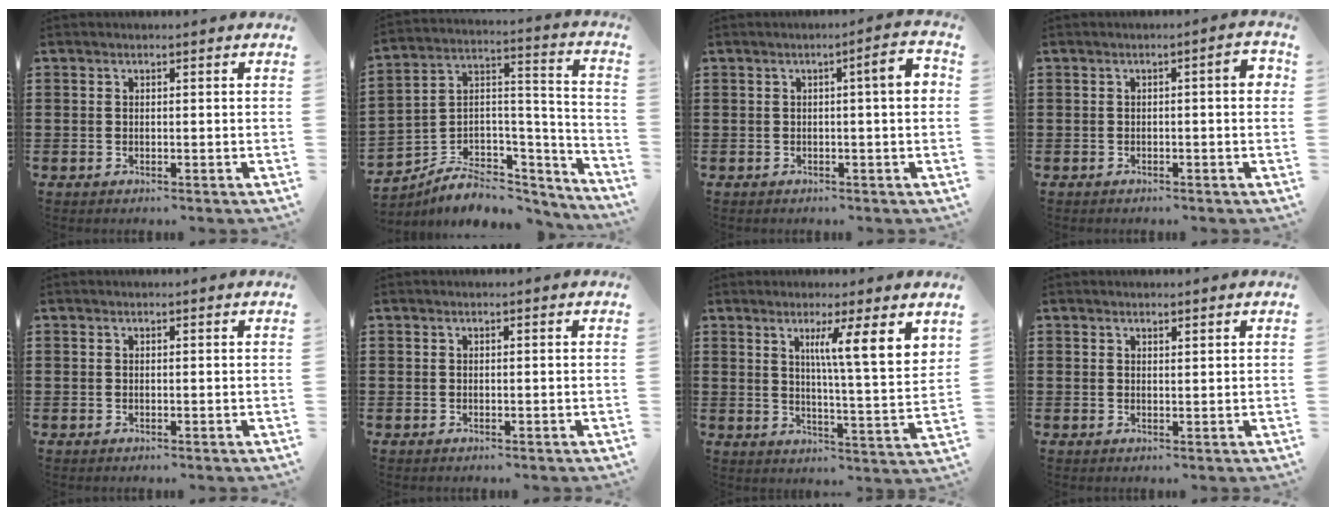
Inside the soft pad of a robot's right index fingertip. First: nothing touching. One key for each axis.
{"total": 6.3, "fx": -4.3, "fy": 4.0, "fz": 2.2, "tx": -0.052, "ty": 0.005, "tz": -0.078}
{"total": 4.2, "fx": 0.3, "fy": 0.4, "fz": 4.2, "tx": -0.061, "ty": -0.003, "tz": -0.001}
{"total": 2.6, "fx": -0.4, "fy": 0.5, "fz": 2.5, "tx": -0.035, "ty": -0.001, "tz": -0.010}
{"total": 0.0}
{"total": 0.0}
{"total": 7.6, "fx": 3.9, "fy": -0.2, "fz": 6.5, "tx": -0.112, "ty": -0.020, "tz": 0.058}
{"total": 0.8, "fx": 0.8, "fy": 0.1, "fz": 0.2, "tx": -0.004, "ty": 0.001, "tz": 0.015}